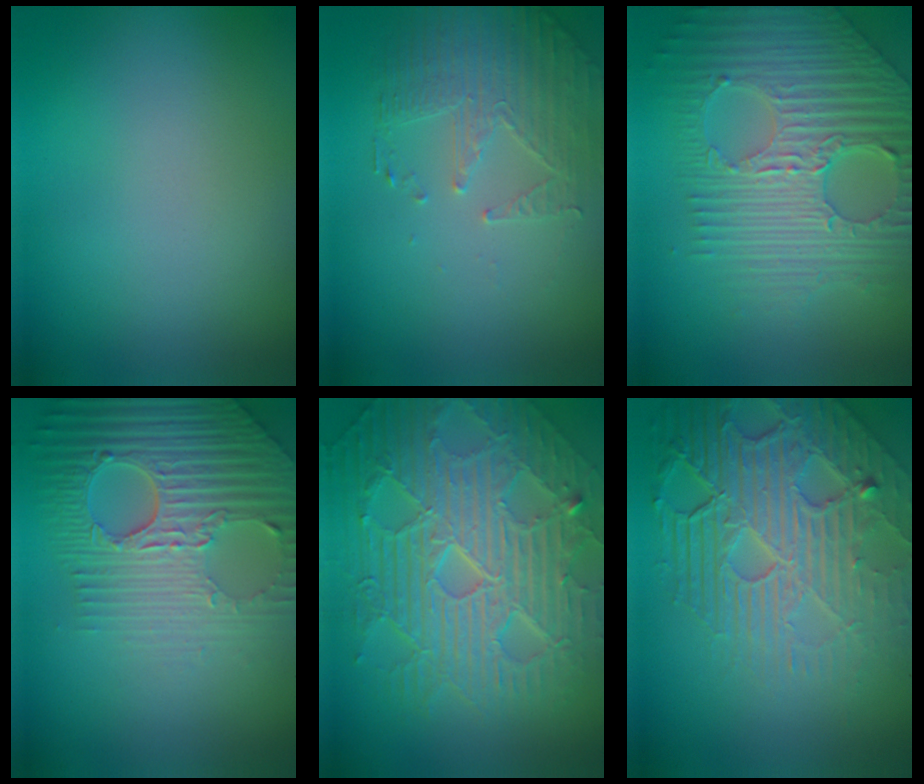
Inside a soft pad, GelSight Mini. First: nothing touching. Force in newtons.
{"total": 2.2, "press": 1.8, "slide": 1.2}
{"total": 8.9, "press": 6.0, "slide": 6.6}
{"total": 8.1, "press": 5.7, "slide": 5.7}
{"total": 10.7, "press": 7.0, "slide": 8.1}
{"total": 8.7, "press": 5.9, "slide": 6.4}